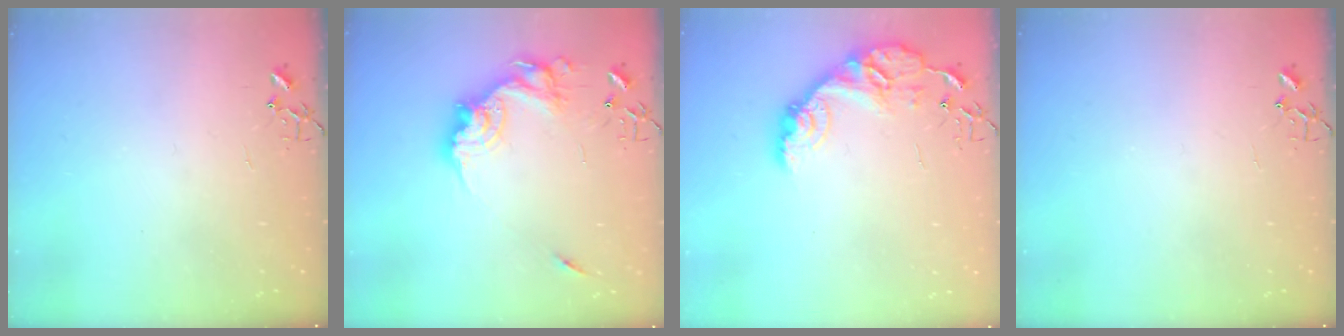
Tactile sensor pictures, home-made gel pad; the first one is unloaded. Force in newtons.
{"total": 17.5, "press": 17.4, "slide": 1.9}
{"total": 14.5, "press": 14.5, "slide": 1.0}
{"total": 0.0}